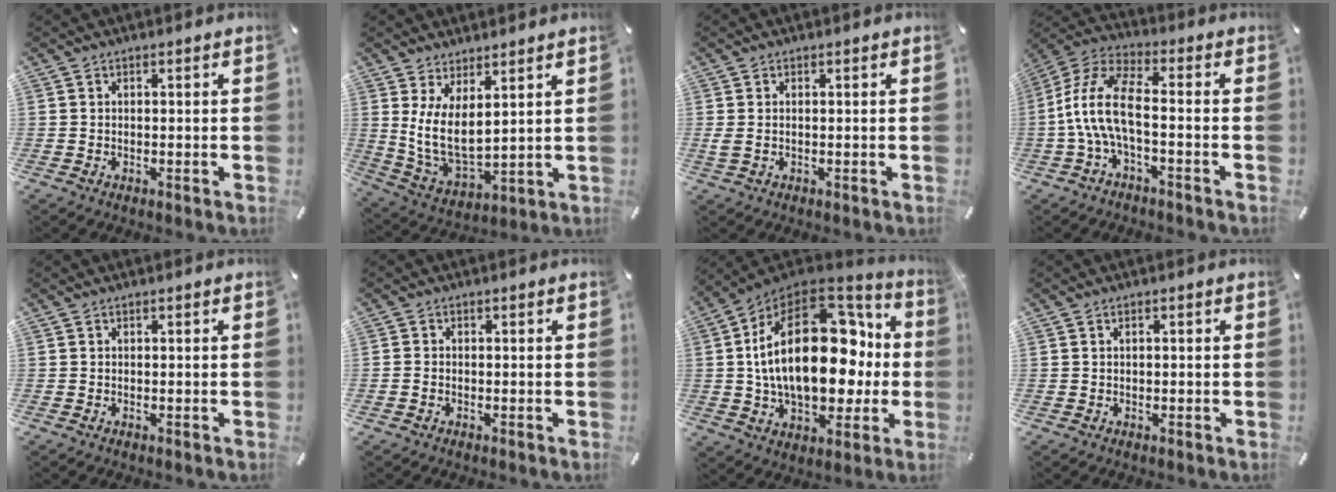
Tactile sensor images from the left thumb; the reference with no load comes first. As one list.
[{"total": 9.6, "force": [3.9, 4.7, 7.5], "torque": [-0.170, -0.035, 0.076]}, {"total": 1.4, "force": [0.1, 0.5, 1.4], "torque": [-0.027, -0.001, 0.002]}, {"total": 12.1, "force": [-2.5, 4.9, 10.7], "torque": [-0.222, 0.001, -0.048]}, {"total": 0.0}, {"total": 2.9, "force": [-1.8, 2.3, 0.4], "torque": [-0.003, 0.013, -0.037]}, {"total": 30.1, "force": [2.3, 17.3, 24.5], "torque": [-0.447, -0.003, 0.045]}, {"total": 0.6, "force": [0.1, 0.4, 0.5], "torque": [-0.009, 0.004, 0.001]}]